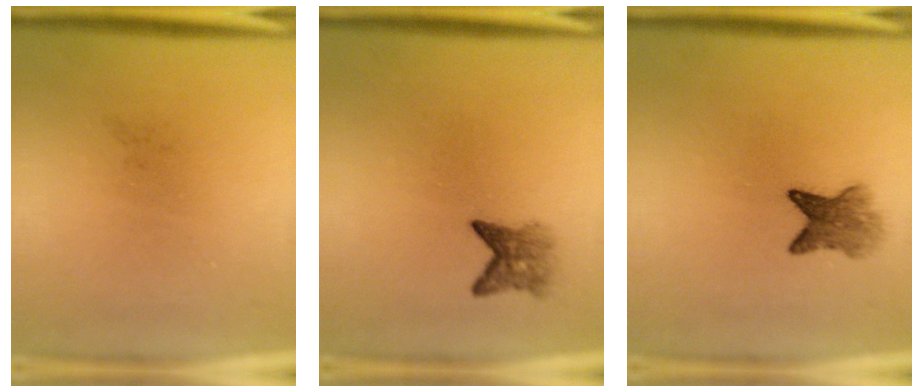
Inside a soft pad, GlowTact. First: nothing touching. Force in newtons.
{"total": 3.0}
{"total": 4.3}